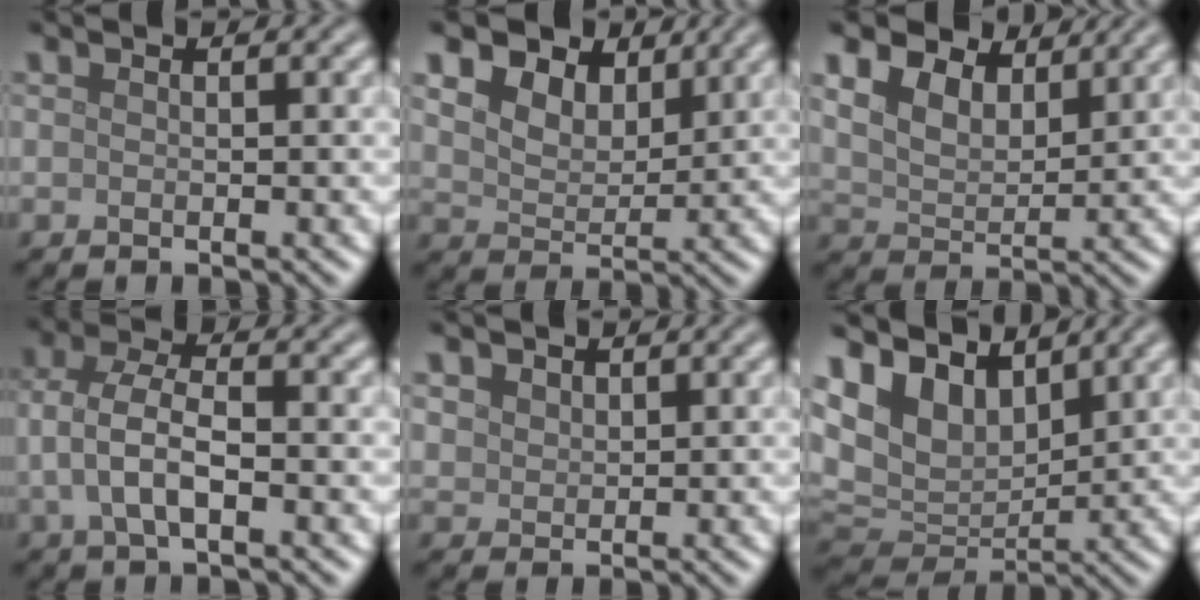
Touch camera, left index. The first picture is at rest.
{"total": 7.0, "force": [4.4, 4.2, 3.4], "torque": [-0.088, 0.012, 0.071]}
{"total": 6.2, "force": [4.2, 3.2, 3.3], "torque": [-0.080, 0.009, 0.054]}
{"total": 4.1, "force": [-0.7, 1.8, 3.7], "torque": [-0.084, 0.005, -0.018]}
{"total": 1.7, "force": [1.1, 1.2, 0.4], "torque": [-0.015, -0.005, 0.027]}
{"total": 7.7, "force": [4.5, 4.9, 3.9], "torque": [-0.097, 0.003, 0.078]}